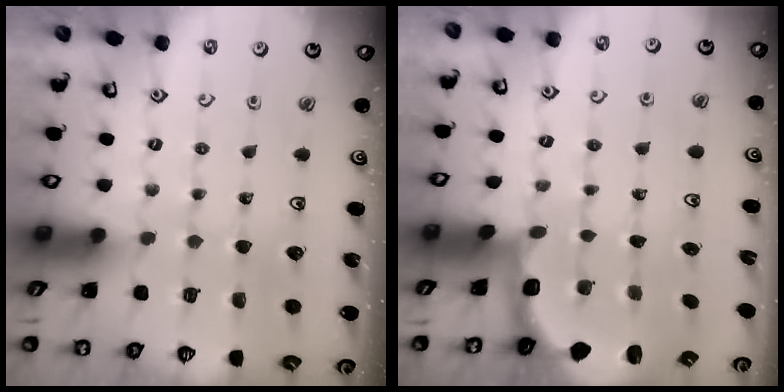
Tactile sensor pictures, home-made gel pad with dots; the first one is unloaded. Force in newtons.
{"total": 2.3, "press": 2.1, "slide": 1.0}